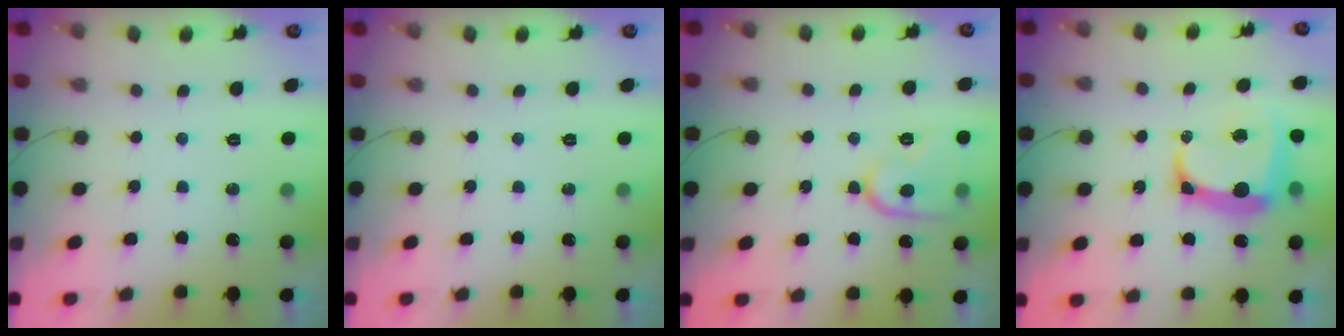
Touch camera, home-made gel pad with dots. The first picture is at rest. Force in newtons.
{"total": 0.0}
{"total": 12.5, "press": 12.4, "slide": 1.0}
{"total": 14.7, "press": 14.5, "slide": 2.2}